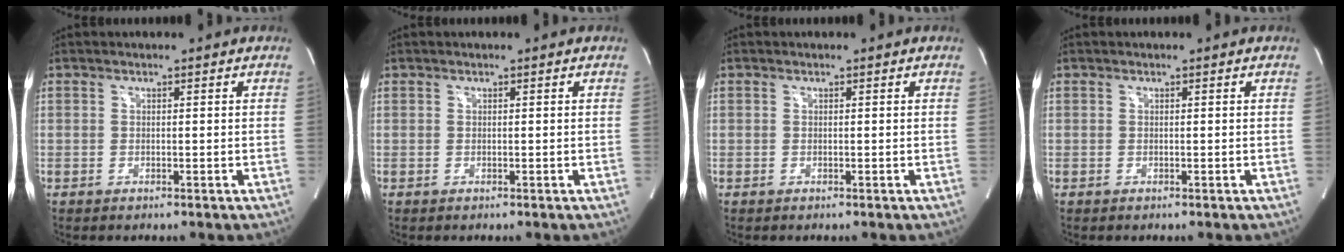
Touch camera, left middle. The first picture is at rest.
{"total": 0.0}
{"total": 0.0}
{"total": 0.0}